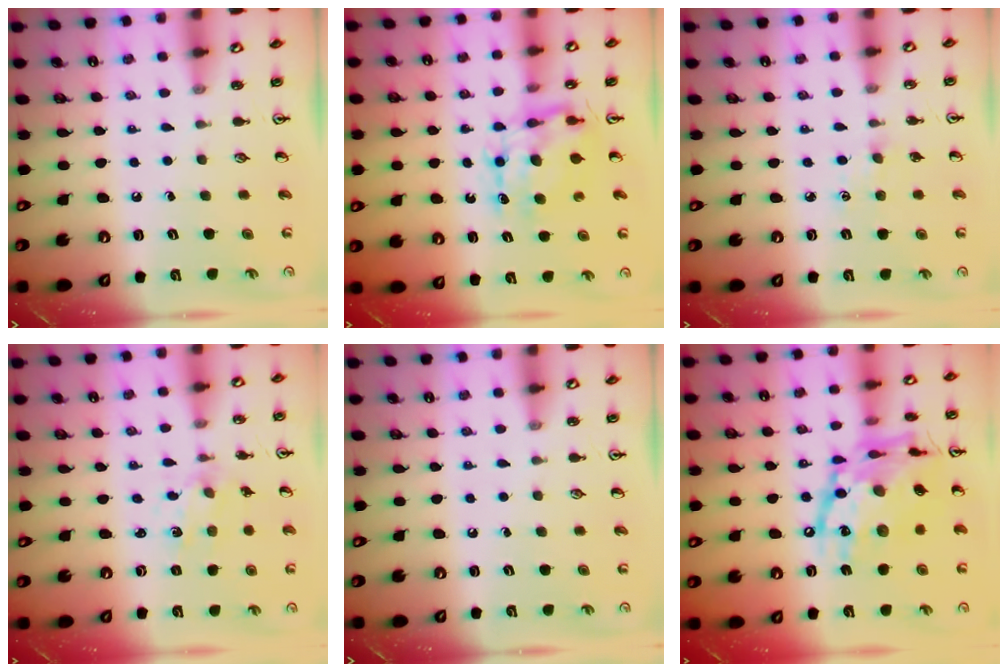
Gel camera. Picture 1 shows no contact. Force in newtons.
{"total": 8.1, "press": 8.0, "slide": 0.6}
{"total": 2.2, "press": 2.2, "slide": 0.3}
{"total": 1.1, "press": 1.0, "slide": 0.3}
{"total": 0.0}
{"total": 22.2, "press": 22.1, "slide": 1.8}